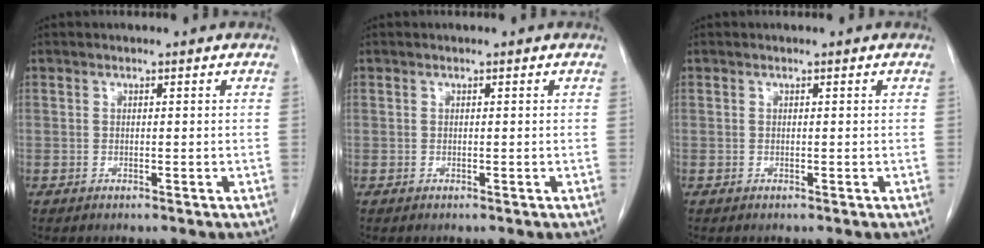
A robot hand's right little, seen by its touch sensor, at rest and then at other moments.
{"total": 0.0}
{"total": 0.0}